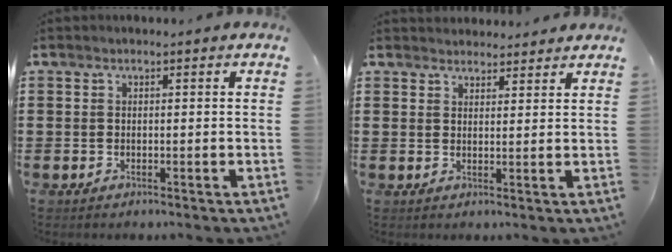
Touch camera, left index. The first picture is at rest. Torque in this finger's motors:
{"motor_torque": [0.18, 0.11, 0.24, 0.01]}